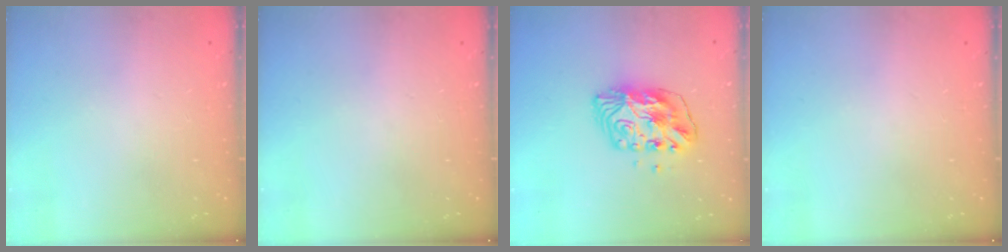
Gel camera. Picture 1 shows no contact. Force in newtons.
{"total": 0.0}
{"total": 9.9, "press": 9.9, "slide": 0.9}
{"total": 0.0}